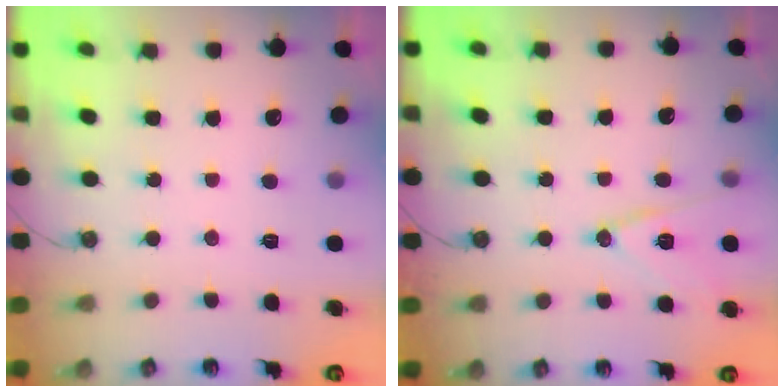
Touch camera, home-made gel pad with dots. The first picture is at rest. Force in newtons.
{"total": 12.3, "press": 11.8, "slide": 3.2}